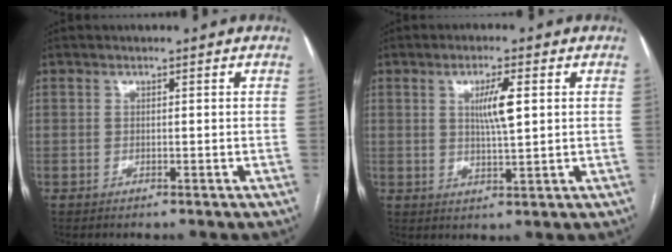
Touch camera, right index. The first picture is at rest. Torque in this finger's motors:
{"motor_torque": [0.46, 0.16, 0.19, 0.07]}